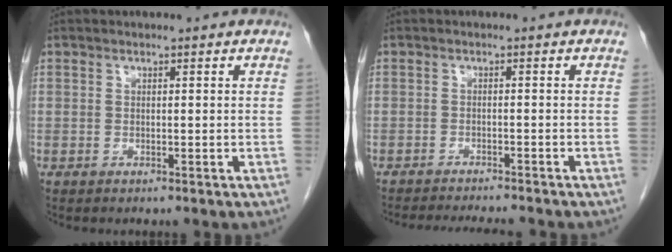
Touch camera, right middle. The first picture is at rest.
{"total": 8.2, "force": [-7.7, 0.5, 3.0], "torque": [-0.039, -0.014, -0.108]}